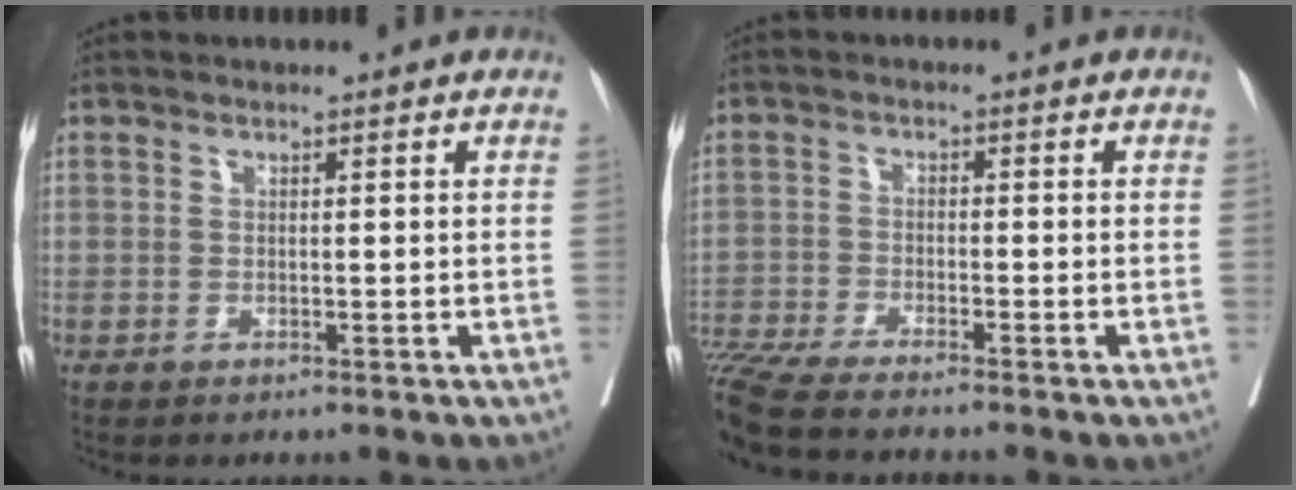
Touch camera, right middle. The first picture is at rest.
{"total": 10.8, "force": [-9.7, -0.5, 4.8], "torque": [-0.081, -0.021, -0.167]}